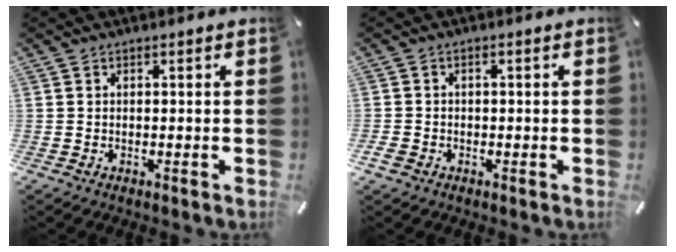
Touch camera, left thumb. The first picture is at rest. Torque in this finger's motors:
{"motor_torque": [-0.02, -0.15, 0.05, 0.03, -0.03]}